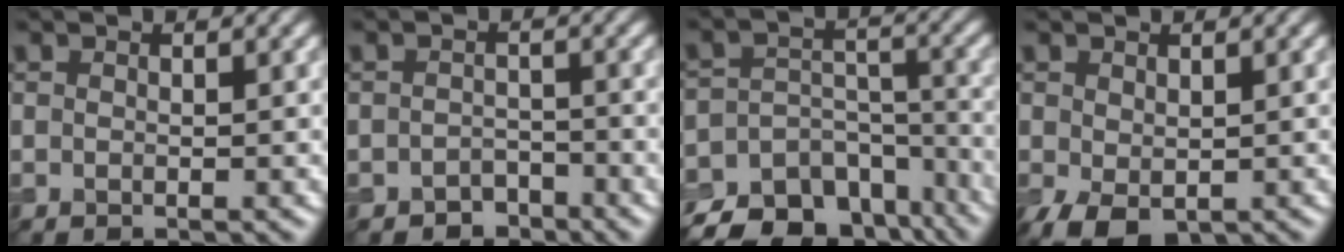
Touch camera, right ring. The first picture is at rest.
{"total": 1.8, "force": [-1.5, 1.0, 0.3], "torque": [0.001, 0.007, -0.026]}
{"total": 12.3, "force": [-9.6, 6.6, 3.8], "torque": [-0.054, 0.000, -0.128]}
{"total": 3.3, "force": [-1.0, 2.1, 2.3], "torque": [-0.055, -0.013, -0.014]}